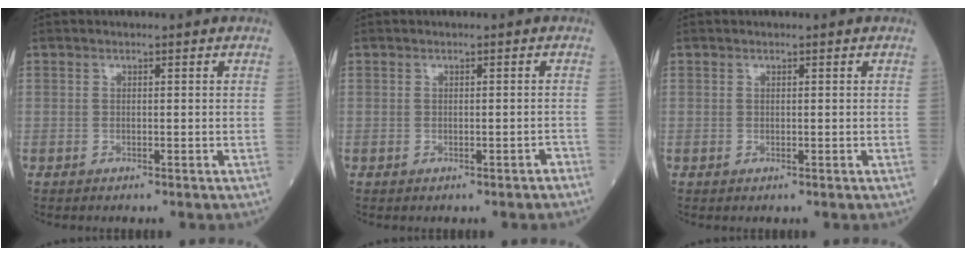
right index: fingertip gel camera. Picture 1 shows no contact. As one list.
[{"total": 0.7, "force": [-0.5, 0.2, 0.5], "torque": [-0.004, 0.003, -0.006]}, {"total": 0.0}]